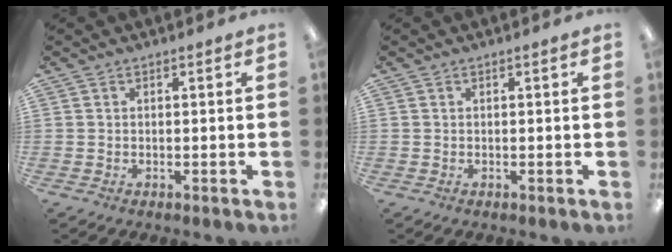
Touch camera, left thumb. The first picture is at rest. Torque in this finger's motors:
{"motor_torque": [-0.03, -0.03, -0.41, 0.01, 0.00]}